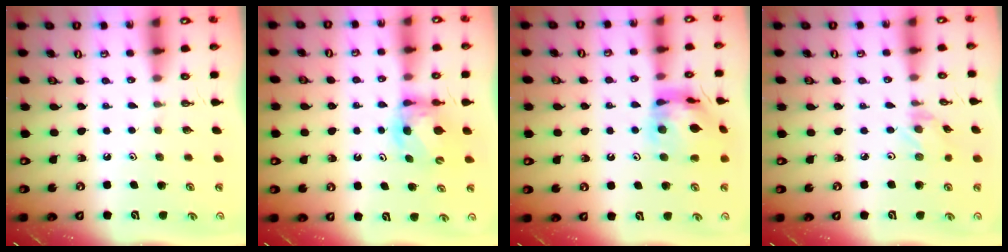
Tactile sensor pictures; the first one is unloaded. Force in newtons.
{"total": 6.1, "press": 6.1, "slide": 0.3}
{"total": 13.6, "press": 13.5, "slide": 1.5}
{"total": 0.6, "press": 0.6, "slide": 0.2}